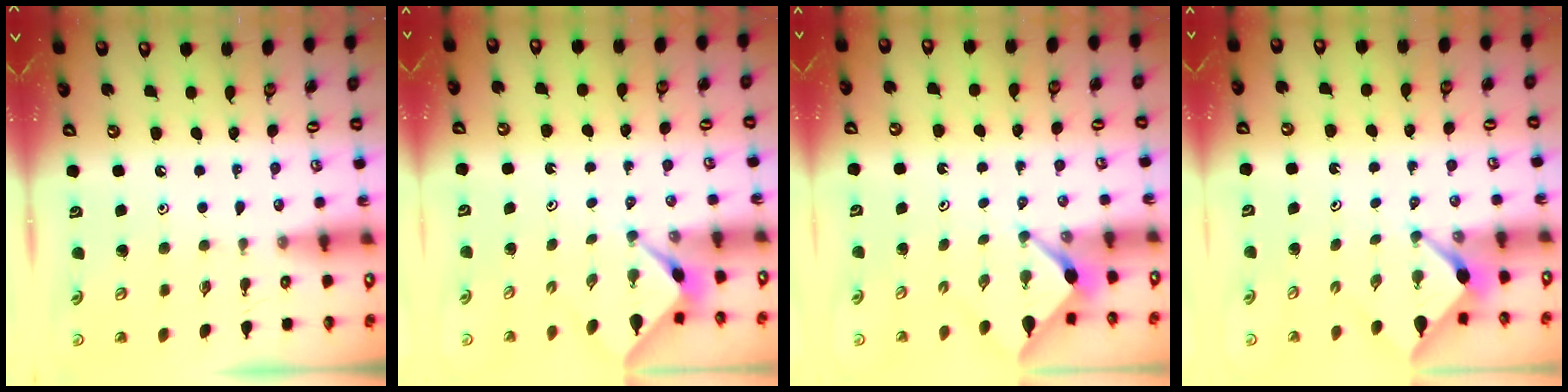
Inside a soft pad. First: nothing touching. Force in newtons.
{"total": 2.3, "press": 2.3, "slide": 0.3}
{"total": 2.6, "press": 2.6, "slide": 0.3}
{"total": 2.5, "press": 2.4, "slide": 0.3}